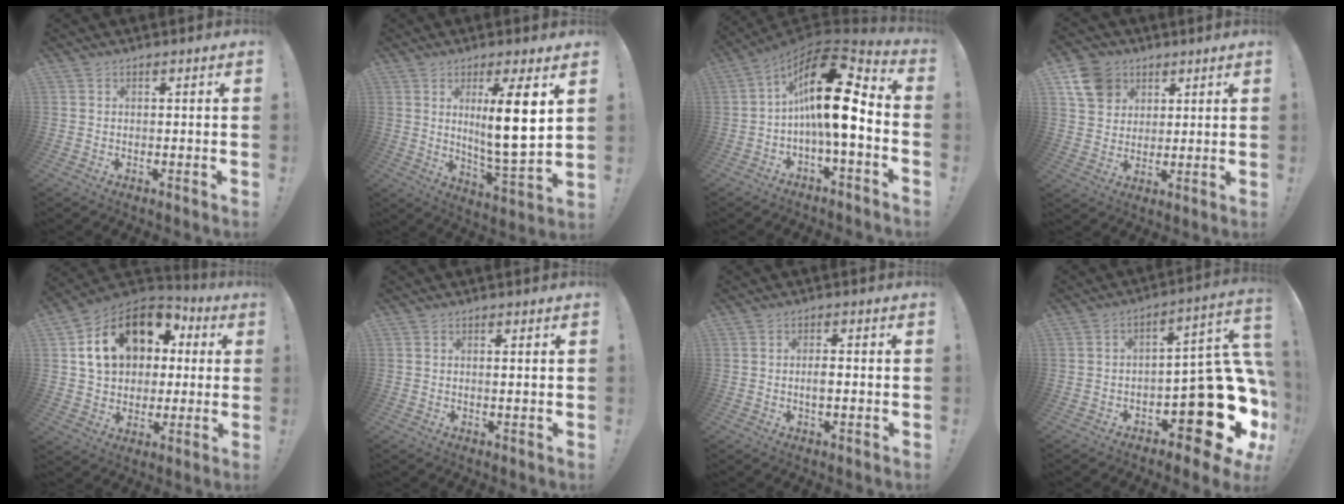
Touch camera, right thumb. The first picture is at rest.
{"total": 13.9, "force": [3.9, 1.9, 13.2], "torque": [-0.215, -0.026, 0.051]}
{"total": 19.7, "force": [1.3, 7.6, 18.1], "torque": [-0.308, -0.004, 0.018]}
{"total": 10.9, "force": [5.4, 8.7, 3.8], "torque": [-0.060, -0.023, 0.110]}
{"total": 19.3, "force": [6.5, 14.0, 11.6], "torque": [-0.186, -0.004, 0.134]}
{"total": 1.4, "force": [0.4, -0.1, 1.3], "torque": [-0.019, -0.005, 0.004]}
{"total": 2.6, "force": [-0.6, 0.8, 2.4], "torque": [-0.043, -0.003, -0.016]}
{"total": 20.6, "force": [-7.3, 9.0, 17.1], "torque": [-0.191, 0.027, -0.103]}